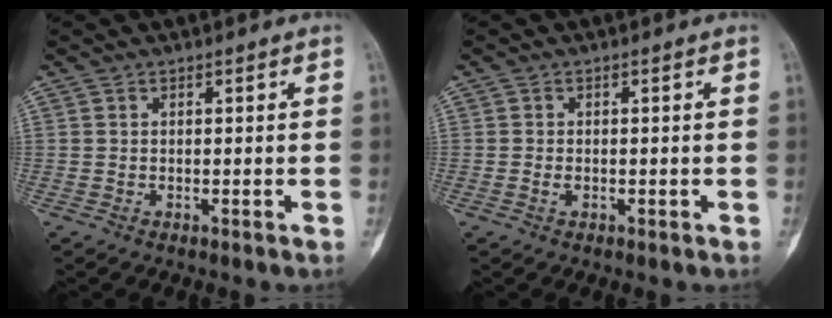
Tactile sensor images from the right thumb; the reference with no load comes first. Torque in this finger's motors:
{"motor_torque": [-0.30, 0.01, 0.16, 0.18, -0.02]}